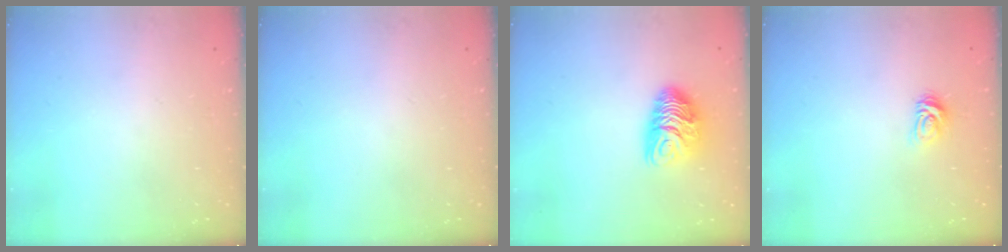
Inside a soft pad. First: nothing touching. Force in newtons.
{"total": 0.0}
{"total": 9.4, "press": 9.4, "slide": 0.5}
{"total": 4.4, "press": 4.4, "slide": 0.5}